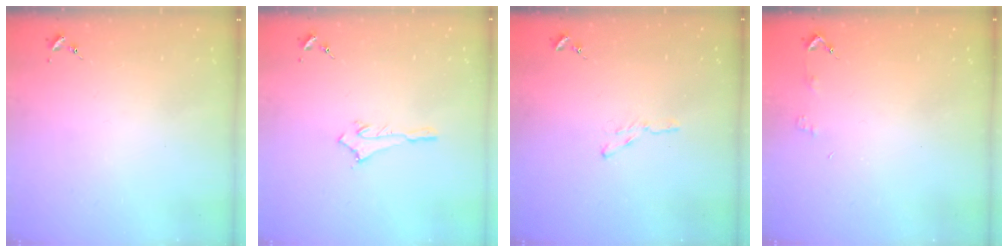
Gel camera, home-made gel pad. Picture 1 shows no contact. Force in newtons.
{"total": 2.7, "press": 2.7, "slide": 0.2}
{"total": 3.8, "press": 3.8, "slide": 0.5}
{"total": 2.9, "press": 2.9, "slide": 0.2}